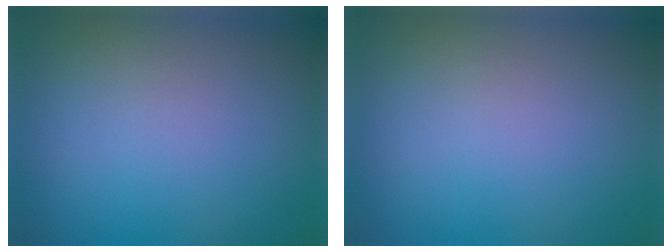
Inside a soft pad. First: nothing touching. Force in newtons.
{"total": 0.0}